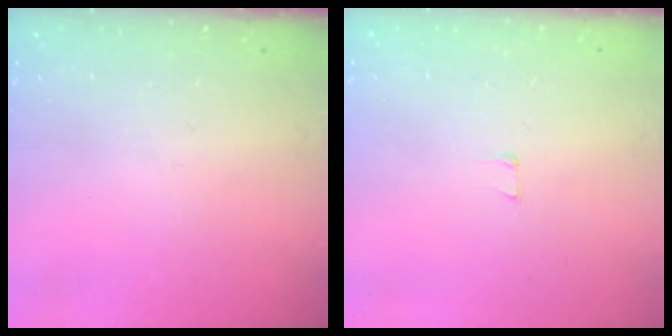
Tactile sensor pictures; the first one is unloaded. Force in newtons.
{"total": 3.0, "press": 3.0, "slide": 0.2}